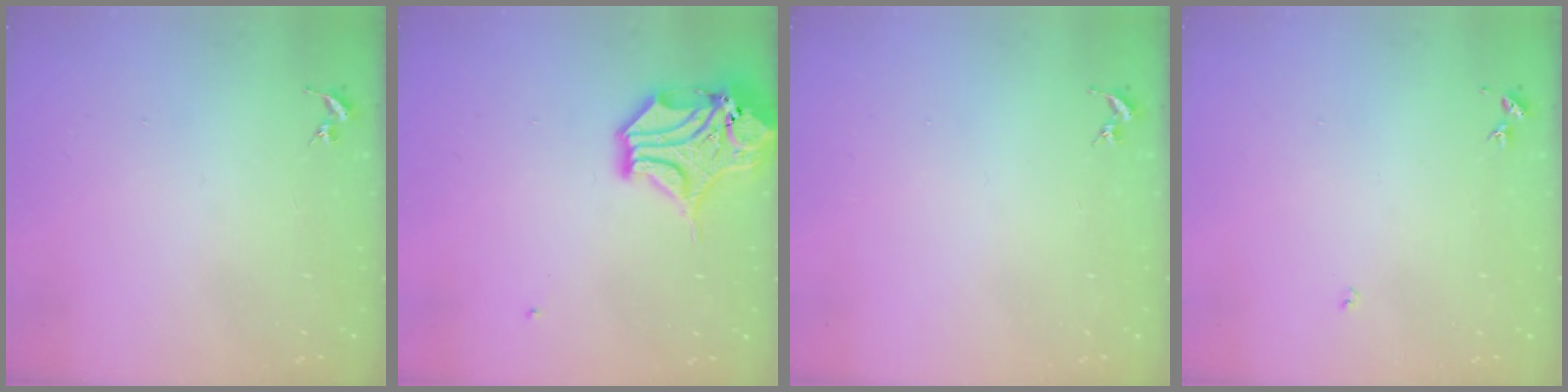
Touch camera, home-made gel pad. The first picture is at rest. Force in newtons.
{"total": 14.3, "press": 14.1, "slide": 2.1}
{"total": 0.0}
{"total": 3.0, "press": 3.0, "slide": 0.4}